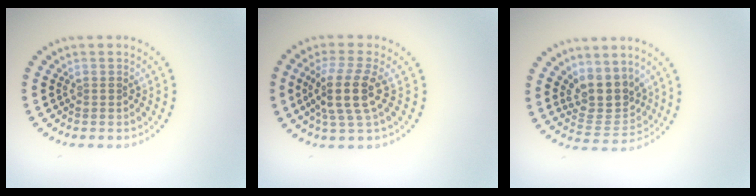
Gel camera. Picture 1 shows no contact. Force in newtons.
{"total": 4.1, "press": 3.4, "slide": 2.4}
{"total": 4.1, "press": 3.6, "slide": 1.9}